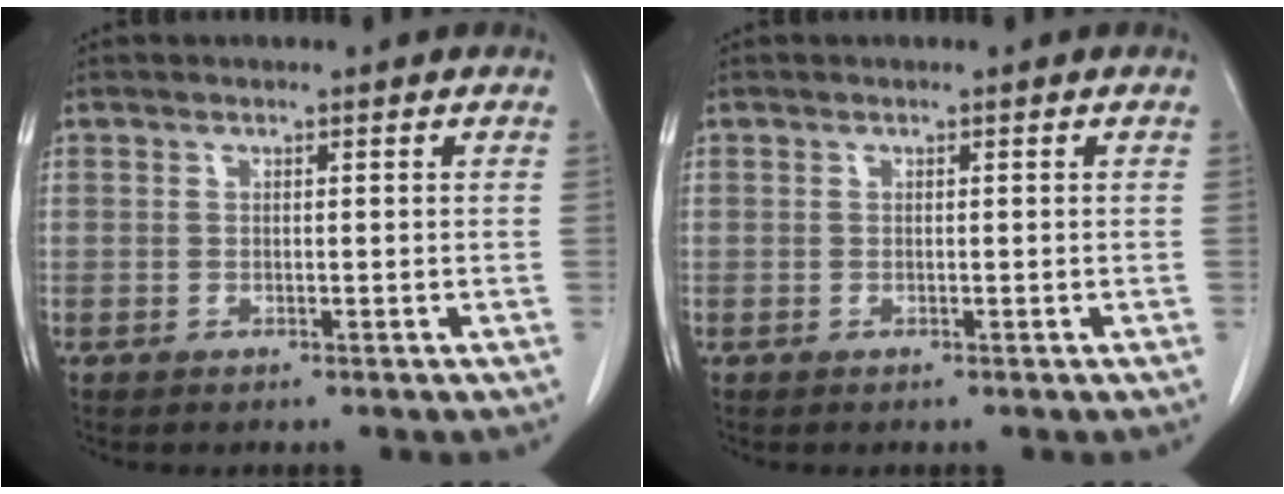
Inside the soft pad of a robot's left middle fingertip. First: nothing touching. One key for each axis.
{"total": 0.0}